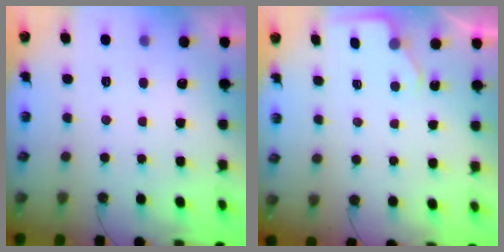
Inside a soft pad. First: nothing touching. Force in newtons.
{"total": 2.7, "press": 2.7, "slide": 0.4}